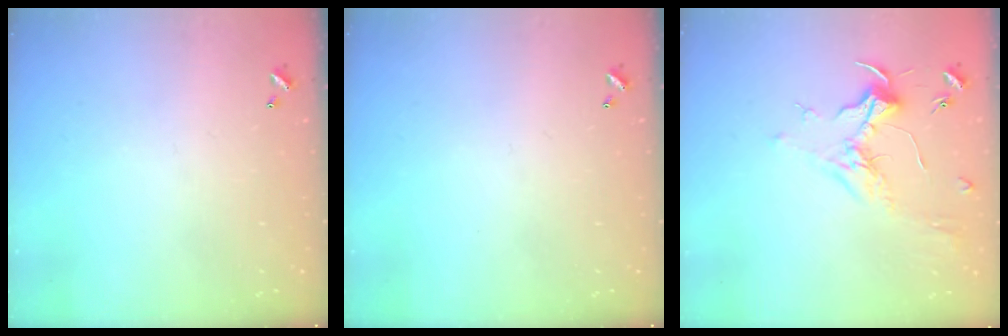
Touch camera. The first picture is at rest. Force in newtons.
{"total": 0.0}
{"total": 1.8, "press": 1.7, "slide": 0.7}